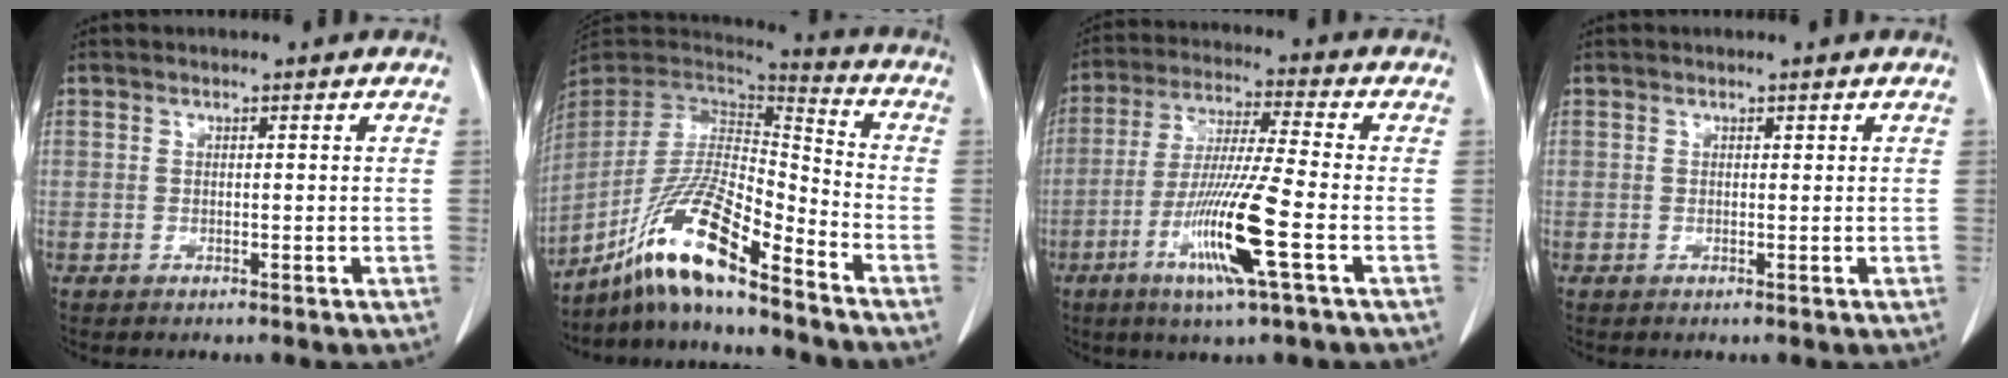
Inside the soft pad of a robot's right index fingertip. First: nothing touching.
{"total": 14.9, "force": [-10.4, 1.5, 10.5], "torque": [-0.200, 0.003, -0.190]}
{"total": 12.8, "force": [-4.7, -0.6, 11.9], "torque": [-0.235, -0.021, -0.092]}
{"total": 0.0}